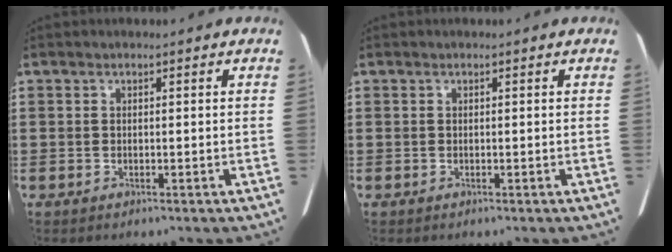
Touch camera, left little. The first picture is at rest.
{"total": 0.0}